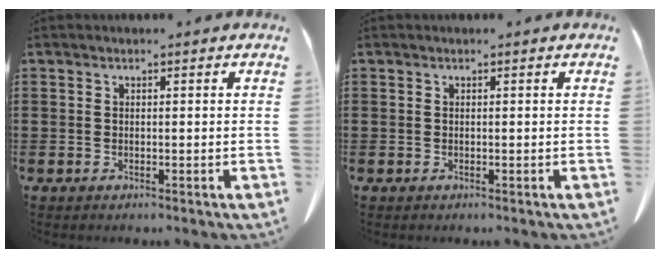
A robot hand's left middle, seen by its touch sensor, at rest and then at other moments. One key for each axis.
{"total": 0.0}